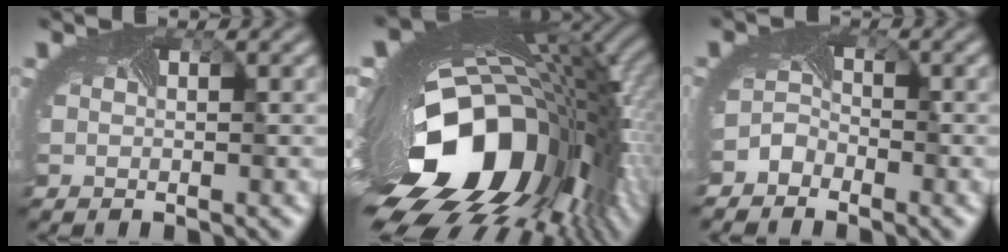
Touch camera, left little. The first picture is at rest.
{"total": 19.8, "force": [-4.4, 10.2, 16.4], "torque": [-0.283, -0.075, -0.048]}
{"total": 2.1, "force": [-1.9, 0.9, 0.0], "torque": [-0.004, 0.000, -0.041]}